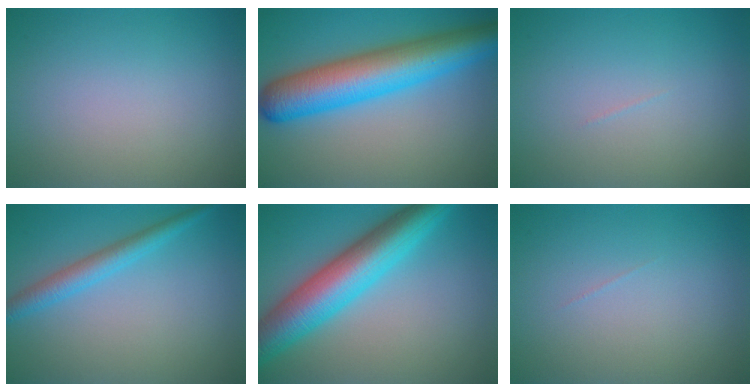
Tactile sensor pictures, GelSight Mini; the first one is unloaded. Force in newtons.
{"total": 9.8, "press": 9.8, "slide": 0.3}
{"total": 0.0}
{"total": 2.8, "press": 2.8, "slide": 0.0}
{"total": 9.0, "press": 9.0, "slide": 0.0}
{"total": 0.0}